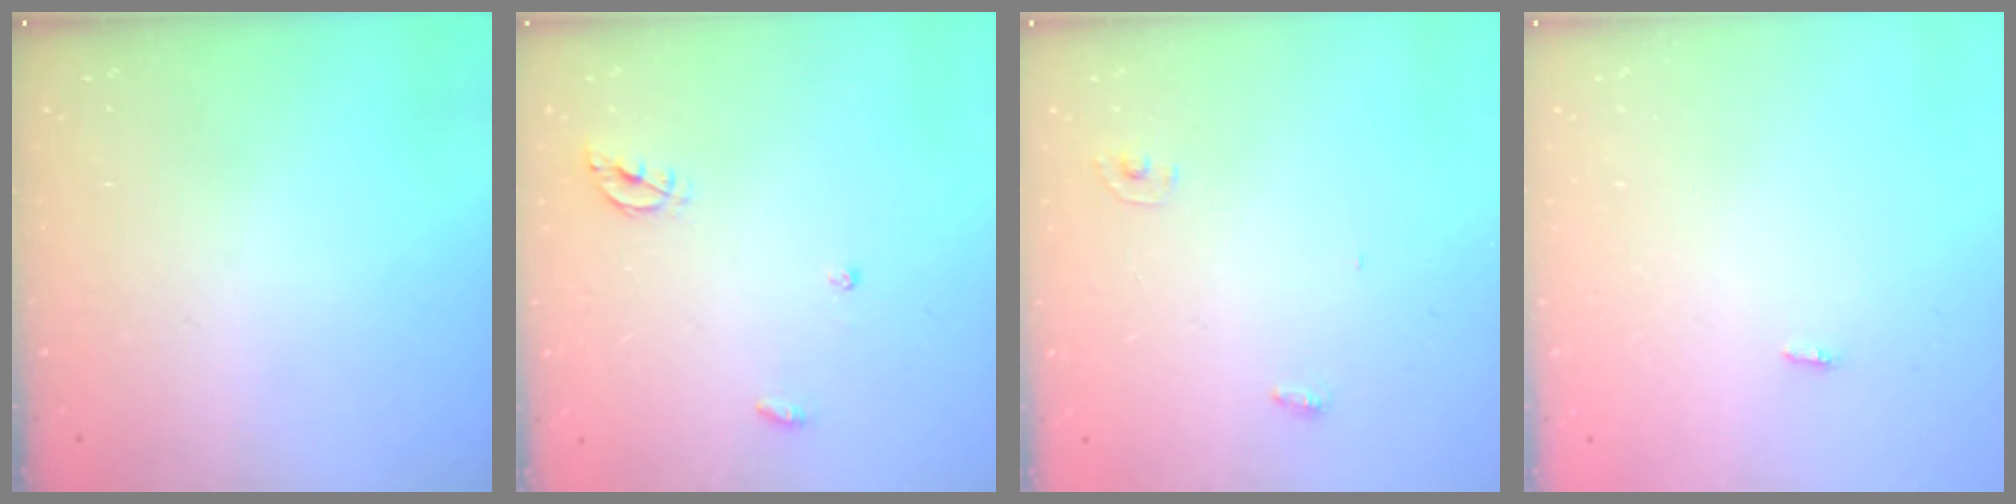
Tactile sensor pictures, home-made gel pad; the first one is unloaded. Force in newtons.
{"total": 5.5, "press": 5.5, "slide": 0.2}
{"total": 2.8, "press": 2.8, "slide": 0.1}
{"total": 2.8, "press": 1.8, "slide": 2.2}